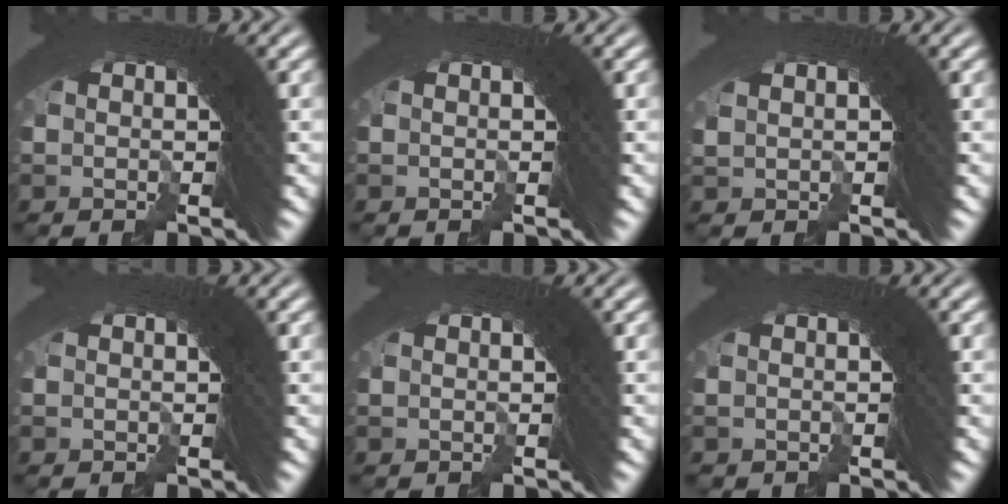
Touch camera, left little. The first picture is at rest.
{"total": 0.0}
{"total": 0.9, "force": [0.6, -0.6, 0.0], "torque": [0.017, 0.010, 0.013]}
{"total": 0.8, "force": [-0.6, -0.2, -0.5], "torque": [0.017, 0.006, -0.013]}
{"total": 0.0}
{"total": 0.8, "force": [-0.7, 0.1, -0.4], "torque": [0.008, -0.005, -0.008]}